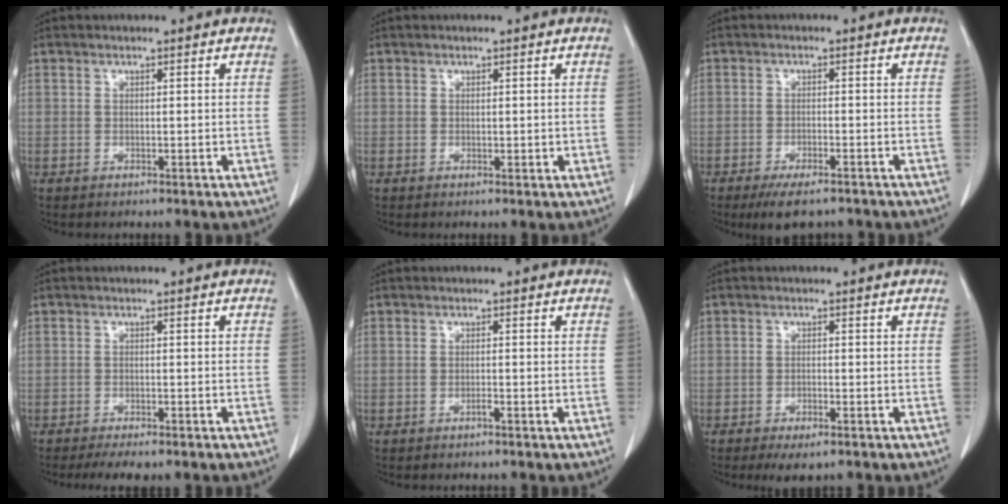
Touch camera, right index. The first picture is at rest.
{"total": 0.8, "force": [0.2, 0.6, 0.5], "torque": [-0.005, -0.002, 0.004]}
{"total": 6.4, "force": [-5.1, 1.5, 3.7], "torque": [-0.055, -0.011, -0.076]}
{"total": 4.6, "force": [-3.6, 1.0, 2.6], "torque": [-0.035, -0.009, -0.049]}
{"total": 0.5, "force": [-0.4, 0.0, 0.4], "torque": [-0.009, 0.001, -0.007]}
{"total": 3.7, "force": [-2.4, 0.9, 2.6], "torque": [-0.041, -0.006, -0.034]}